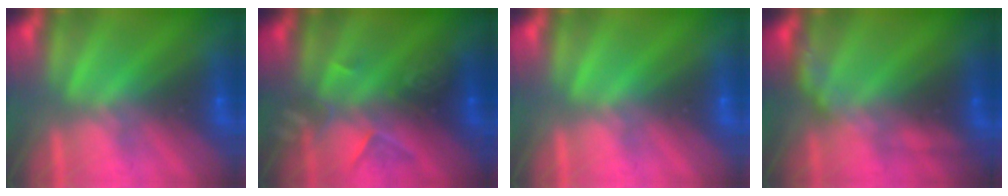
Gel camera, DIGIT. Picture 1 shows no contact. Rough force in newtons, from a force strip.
{"total": 2.4}
{"total": 0.0}
{"total": 2.6}